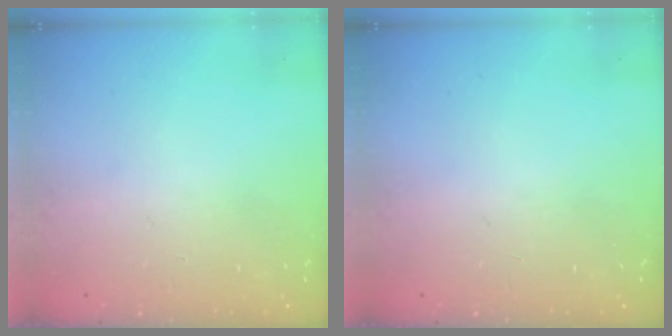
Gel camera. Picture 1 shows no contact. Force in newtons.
{"total": 0.0}